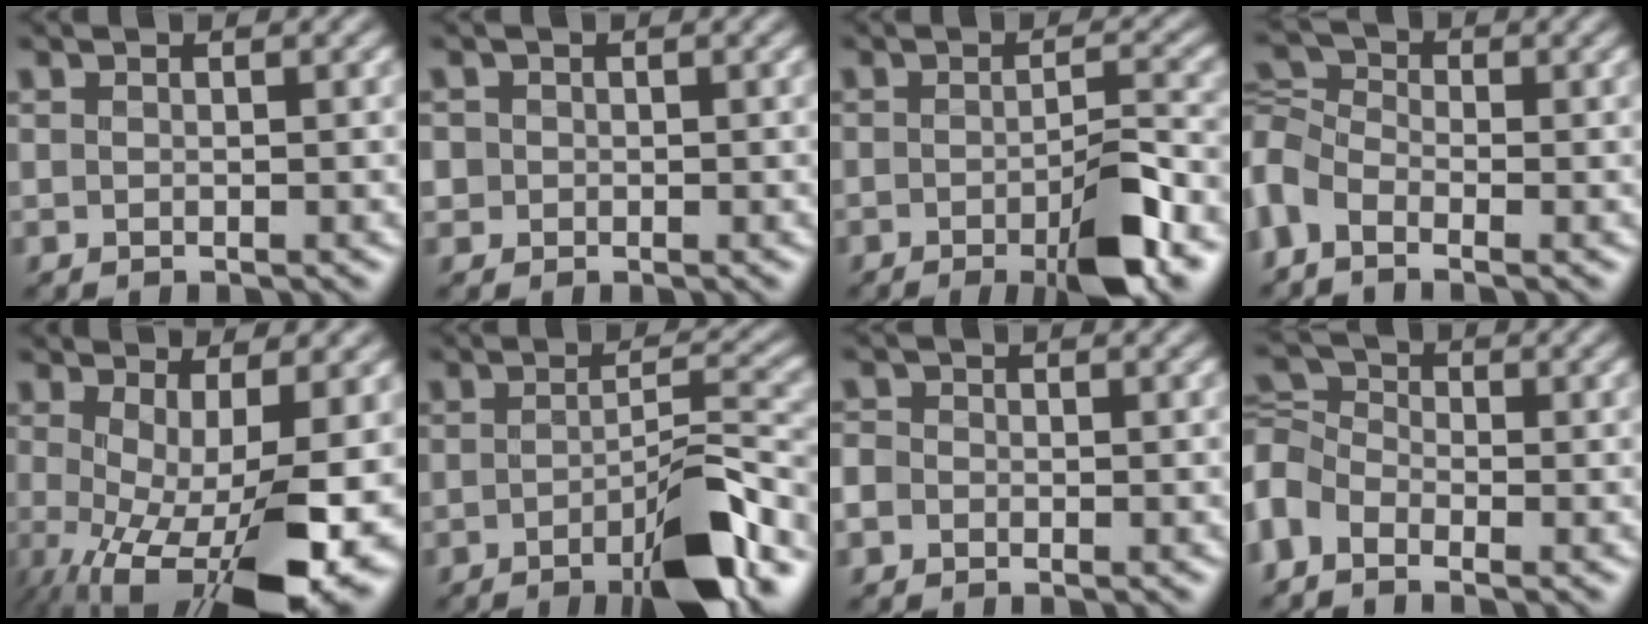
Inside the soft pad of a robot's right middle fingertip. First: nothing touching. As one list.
[{"total": 0.8, "force": [0.0, 0.5, -0.7], "torque": [0.014, 0.005, 0.005]}, {"total": 5.4, "force": [-2.6, 1.0, 4.6], "torque": [-0.070, 0.007, -0.039]}, {"total": 3.1, "force": [-1.2, 2.1, 1.9], "torque": [-0.057, 0.014, -0.034]}, {"total": 13.2, "force": [-3.1, 5.2, 11.7], "torque": [-0.198, -0.024, -0.024]}, {"total": 6.9, "force": [-3.9, 1.1, 5.6], "torque": [-0.081, 0.018, -0.058]}, {"total": 0.7, "force": [-0.5, 0.5, -0.2], "torque": [0.000, 0.008, -0.004]}, {"total": 3.5, "force": [-1.6, 2.5, 1.9], "torque": [-0.050, 0.018, -0.043]}]